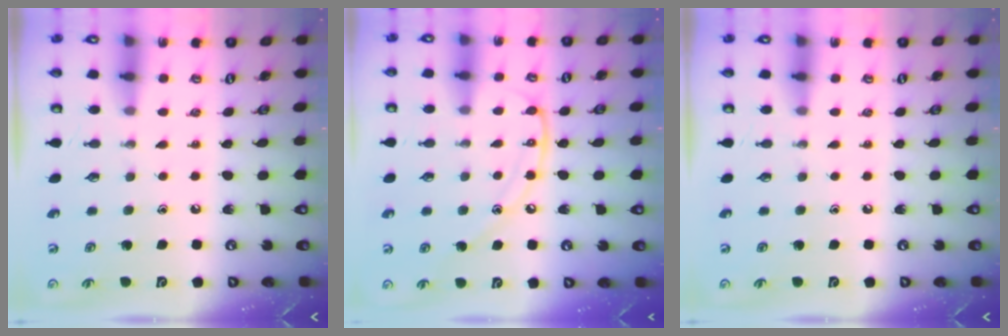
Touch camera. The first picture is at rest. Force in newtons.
{"total": 12.1, "press": 12.0, "slide": 1.2}
{"total": 0.0}